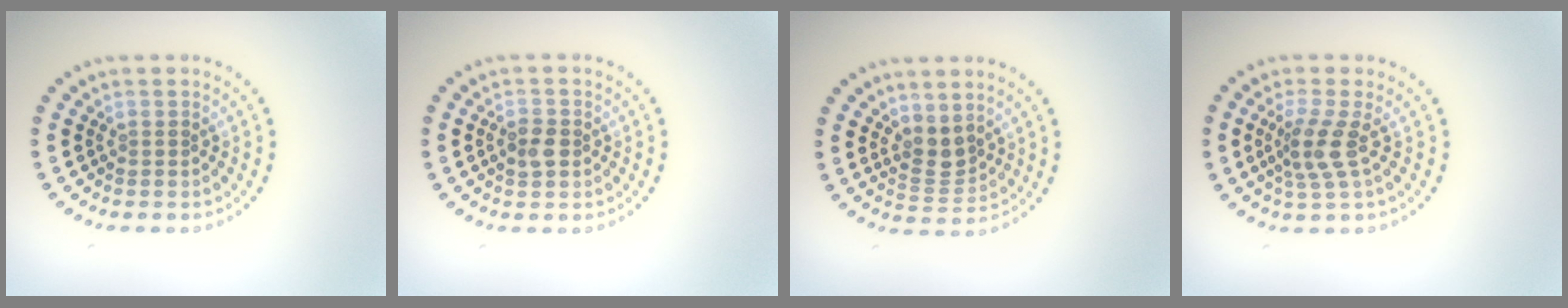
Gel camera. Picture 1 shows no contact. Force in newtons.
{"total": 1.9, "press": 1.8, "slide": 0.3}
{"total": 2.3, "press": 1.9, "slide": 1.3}
{"total": 2.8, "press": 2.2, "slide": 1.8}